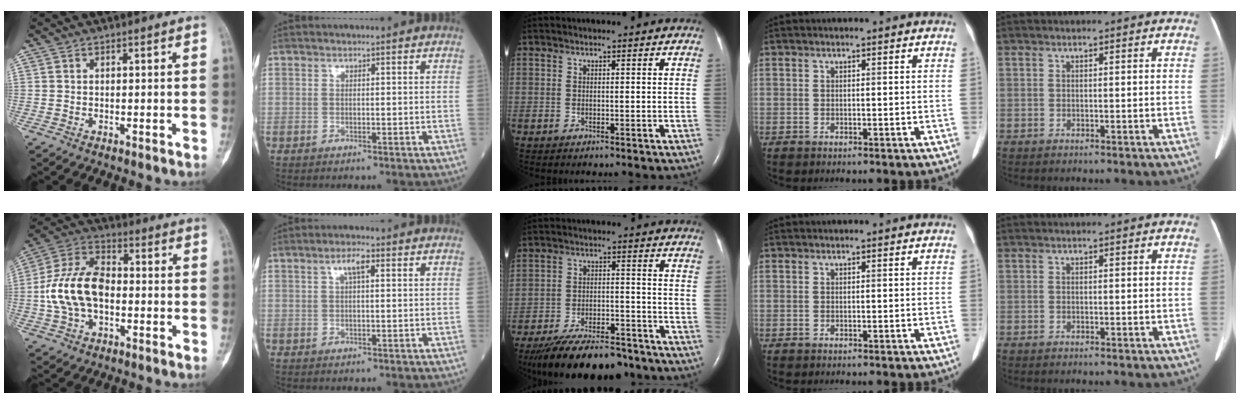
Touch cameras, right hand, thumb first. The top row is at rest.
{"thumb": {"total": 14.1, "force": [-1.4, 8.9, 10.8], "torque": [-0.209, 0.036, -0.030]}, "index": {"total": 2.9, "force": [1.1, 0.7, 2.6], "torque": [-0.053, 0.008, 0.020]}, "middle": {"total": 15.6, "force": [-13.0, 4.5, 7.2], "torque": [-0.127, -0.008, -0.202]}}